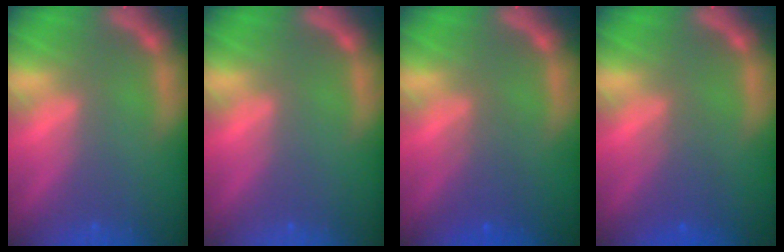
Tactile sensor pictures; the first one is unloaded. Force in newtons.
{"total": 0.0}
{"total": 2.5}
{"total": 2.5}